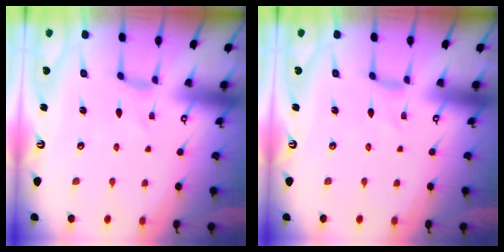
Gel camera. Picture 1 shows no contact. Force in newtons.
{"total": 0.0}